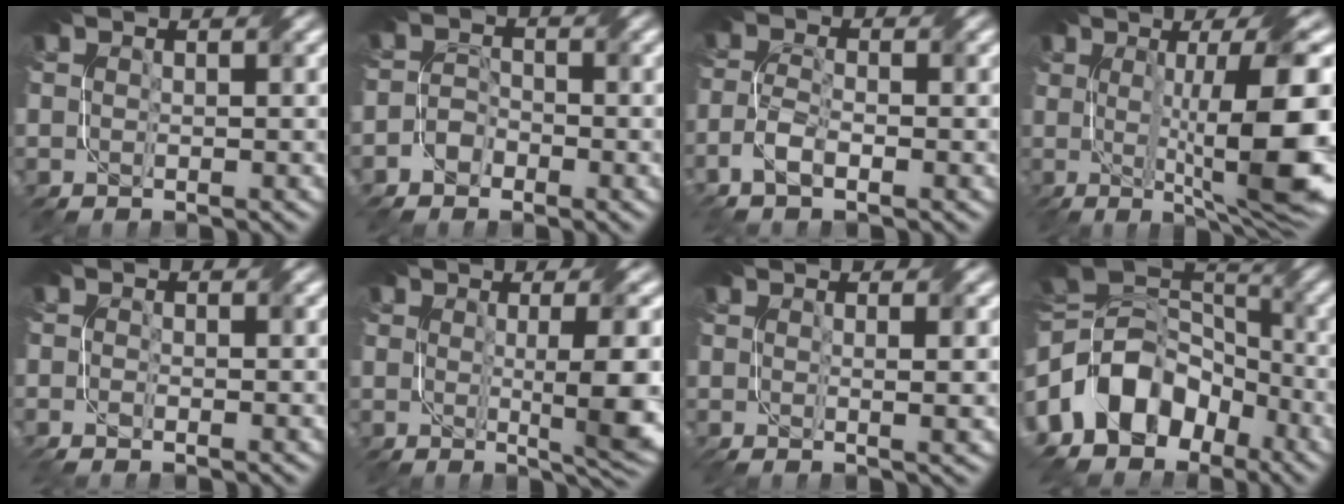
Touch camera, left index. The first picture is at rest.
{"total": 2.1, "force": [-1.4, 1.4, 0.8], "torque": [-0.019, 0.002, -0.031]}
{"total": 3.2, "force": [-1.8, 1.2, 2.4], "torque": [-0.056, 0.000, -0.042]}
{"total": 12.9, "force": [0.0, 2.9, 12.5], "torque": [-0.171, -0.004, 0.010]}
{"total": 1.5, "force": [-0.7, 0.7, 1.1], "torque": [-0.022, -0.004, -0.013]}
{"total": 6.5, "force": [-0.3, 1.4, 6.4], "torque": [-0.085, -0.011, 0.001]}
{"total": 2.5, "force": [0.1, 0.7, 2.4], "torque": [-0.030, -0.002, 0.000]}
{"total": 10.3, "force": [-4.8, 7.8, 4.9], "torque": [-0.090, 0.014, -0.102]}